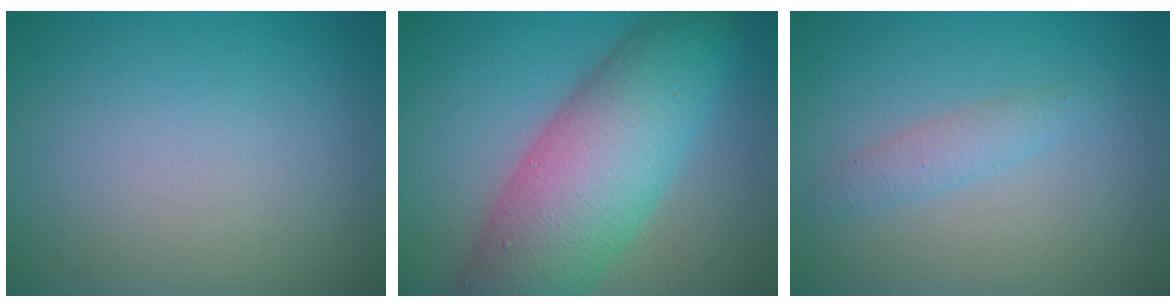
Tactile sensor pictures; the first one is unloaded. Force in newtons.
{"total": 11.3, "press": 11.2, "slide": 0.4}
{"total": 1.6, "press": 1.6, "slide": 0.1}